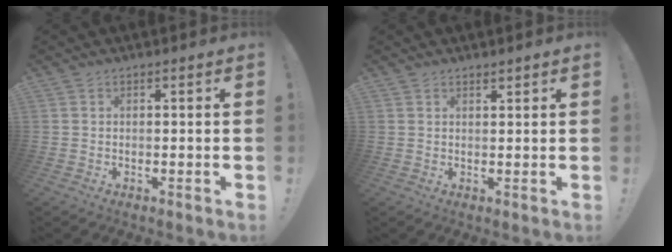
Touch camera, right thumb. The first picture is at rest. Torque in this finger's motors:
{"motor_torque": [0.05, -0.06, -0.16, 0.08, 0.06]}